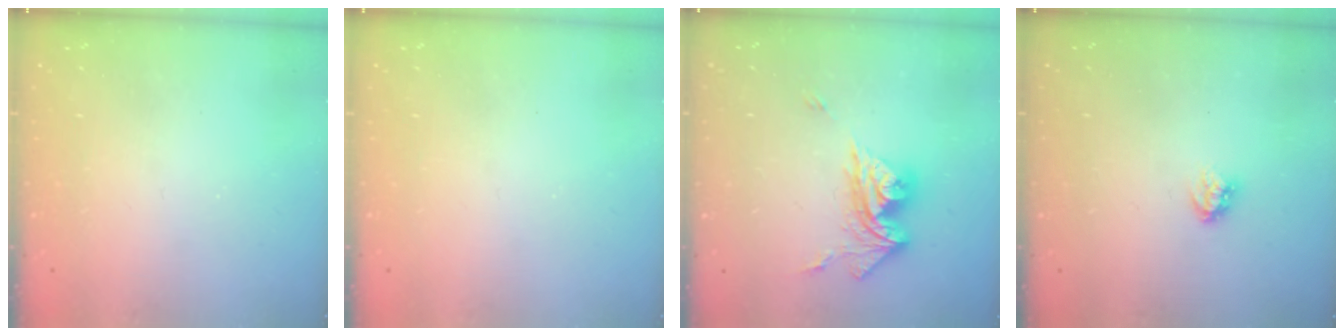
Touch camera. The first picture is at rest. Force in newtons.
{"total": 0.0}
{"total": 12.0, "press": 11.9, "slide": 1.5}
{"total": 3.0, "press": 2.9, "slide": 0.4}